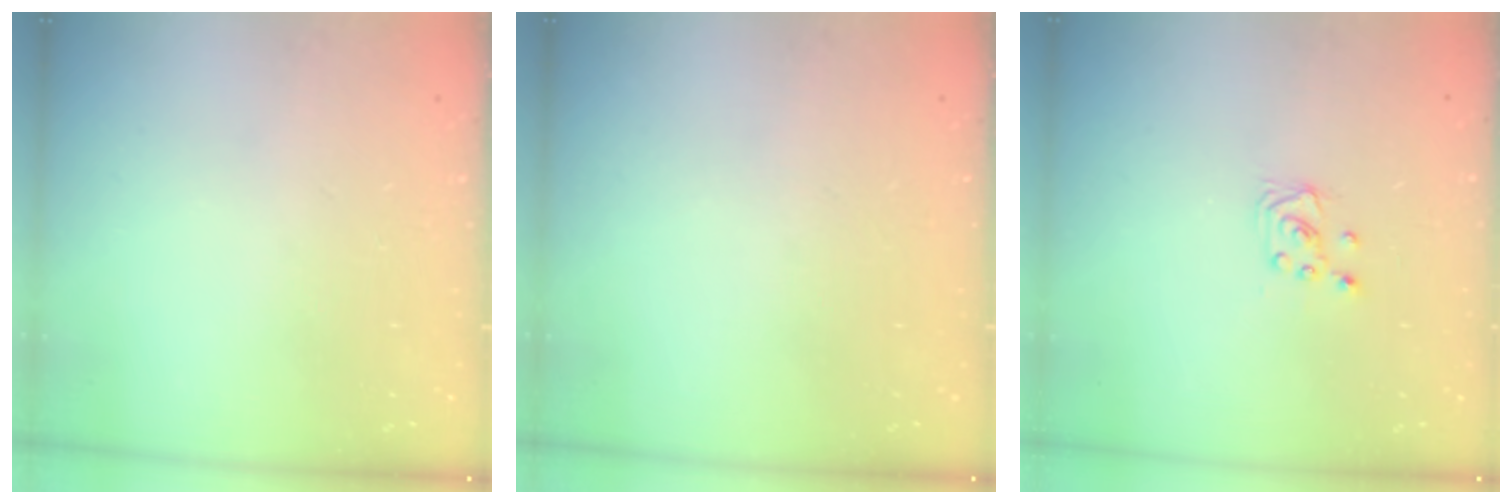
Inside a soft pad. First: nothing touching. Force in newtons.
{"total": 0.0}
{"total": 2.0, "press": 2.0, "slide": 0.2}